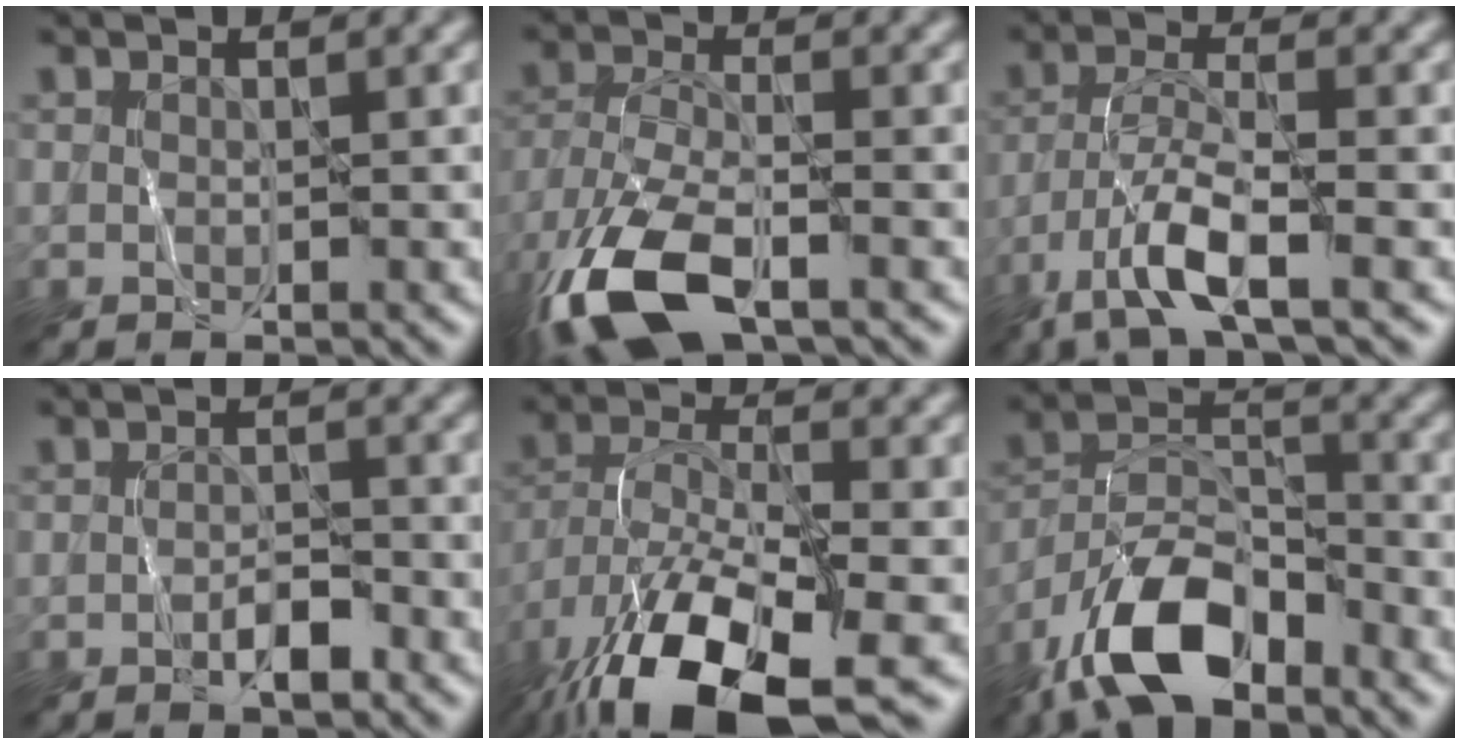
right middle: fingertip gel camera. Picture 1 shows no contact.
{"total": 10.0, "force": [-5.9, 3.9, 7.1], "torque": [-0.162, -0.020, -0.120]}
{"total": 5.6, "force": [-3.5, 0.8, 4.3], "torque": [-0.083, 0.000, -0.076]}
{"total": 1.9, "force": [-1.1, 0.5, 1.4], "torque": [-0.019, 0.007, -0.020]}
{"total": 14.6, "force": [-9.2, 5.0, 10.2], "torque": [-0.212, -0.032, -0.156]}
{"total": 8.7, "force": [-5.9, 3.4, 5.4], "torque": [-0.099, 0.006, -0.121]}